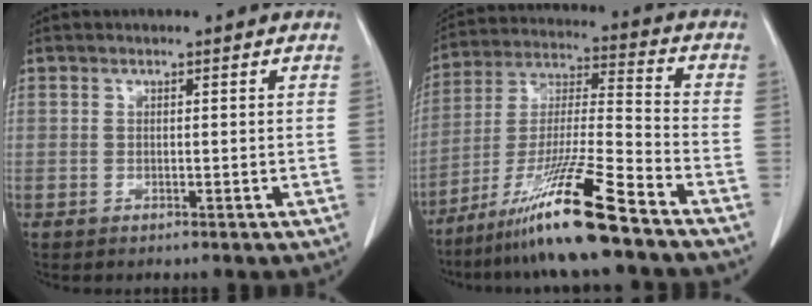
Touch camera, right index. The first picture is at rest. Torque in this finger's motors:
{"motor_torque": [1.12, -1.02, 0.40, 0.13]}